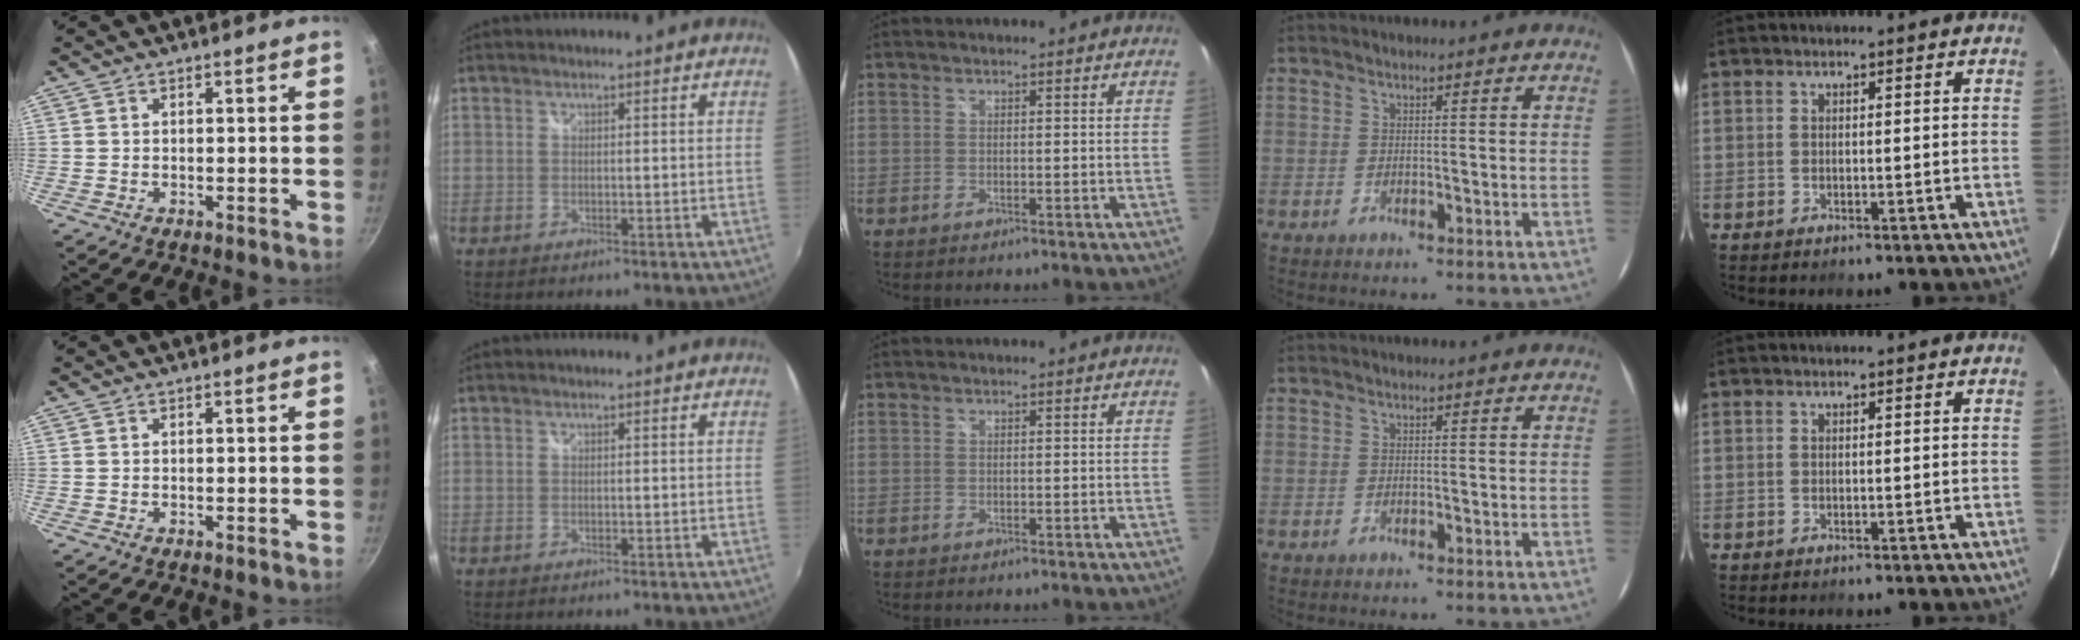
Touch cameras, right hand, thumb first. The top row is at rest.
{}